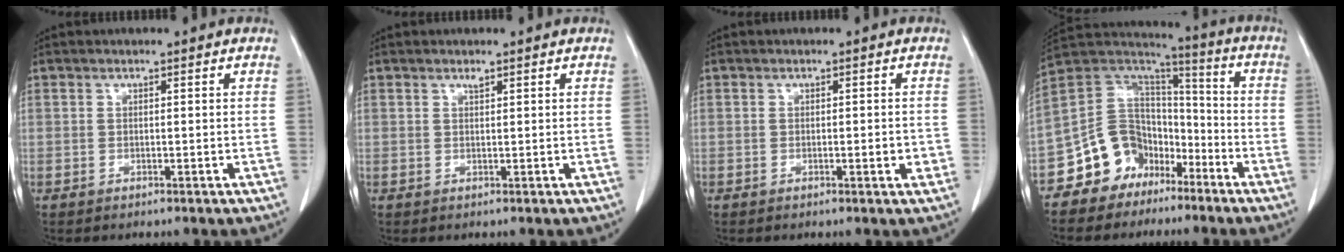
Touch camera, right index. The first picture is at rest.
{"total": 0.6, "force": [0.5, 0.1, 0.3], "torque": [-0.011, -0.002, 0.009]}
{"total": 1.9, "force": [-0.4, 0.5, 1.8], "torque": [-0.025, -0.001, -0.004]}
{"total": 11.8, "force": [-7.0, 9.0, 3.1], "torque": [-0.062, 0.078, -0.124]}